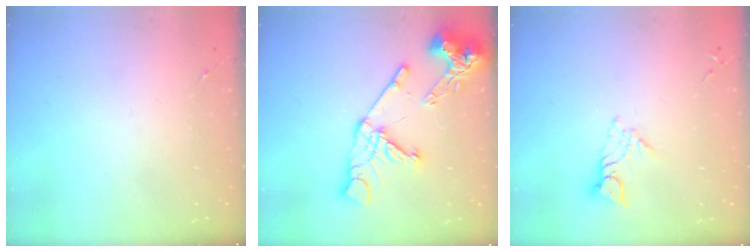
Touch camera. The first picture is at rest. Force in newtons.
{"total": 19.0, "press": 18.8, "slide": 2.2}
{"total": 6.6, "press": 6.6, "slide": 0.3}